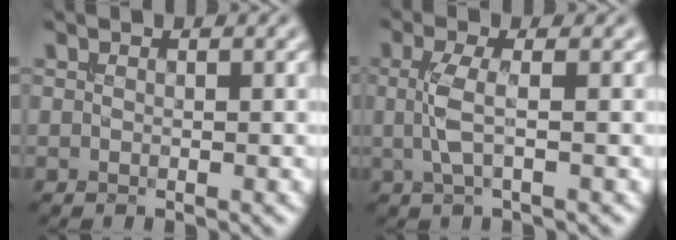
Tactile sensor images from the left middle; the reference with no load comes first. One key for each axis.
{"total": 2.5, "fx": 0.0, "fy": 0.7, "fz": 2.4, "tx": -0.058, "ty": 0.000, "tz": 0.000}